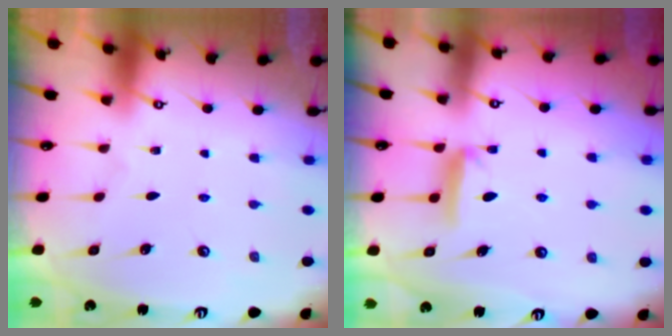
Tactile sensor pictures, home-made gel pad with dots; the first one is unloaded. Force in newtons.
{"total": 6.4, "press": 6.4, "slide": 0.8}